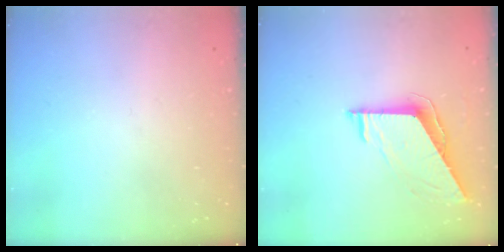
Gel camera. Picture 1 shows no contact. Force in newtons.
{"total": 7.2, "press": 7.2, "slide": 0.5}